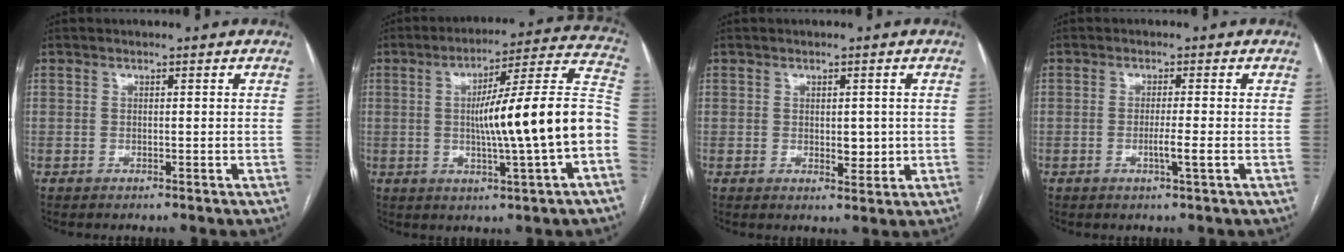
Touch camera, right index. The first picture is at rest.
{"total": 18.4, "force": [-2.3, 0.0, 18.3], "torque": [-0.254, 0.026, -0.035]}
{"total": 3.1, "force": [0.0, 1.7, 2.6], "torque": [-0.033, -0.005, 0.006]}
{"total": 2.7, "force": [-0.8, -0.4, 2.5], "torque": [-0.046, -0.005, -0.015]}